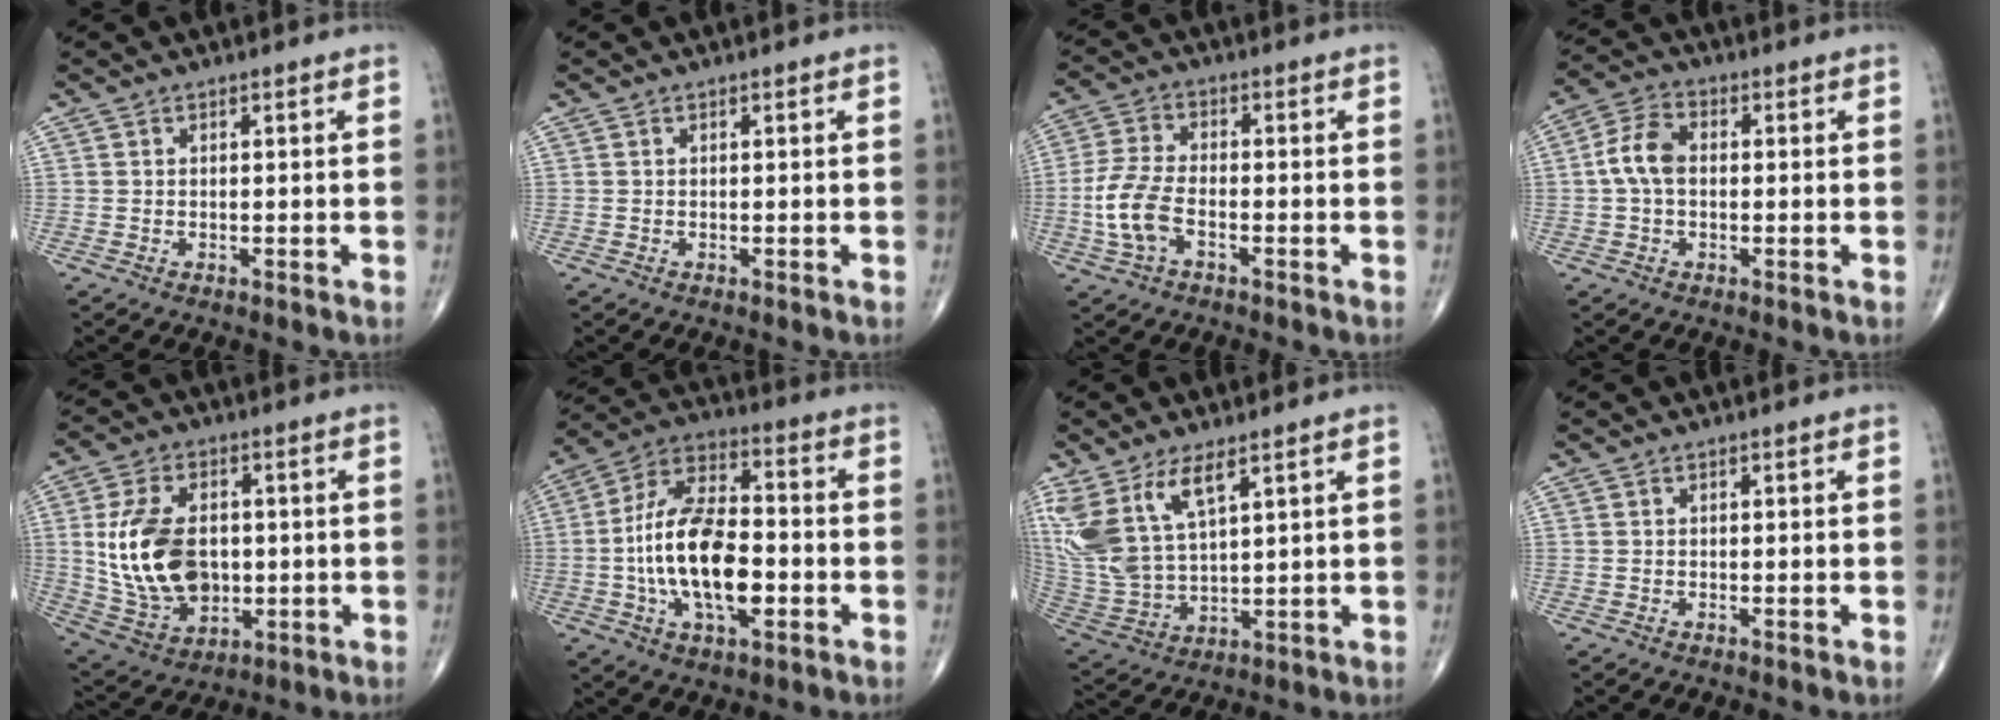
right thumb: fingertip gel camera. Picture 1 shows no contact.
{"total": 0.0}
{"total": 8.3, "force": [-2.5, 4.4, 6.6], "torque": [-0.152, 0.017, -0.051]}
{"total": 6.6, "force": [0.0, 4.3, 5.1], "torque": [-0.104, 0.021, -0.007]}
{"total": 16.6, "force": [0.6, 10.9, 12.5], "torque": [-0.222, -0.005, 0.028]}
{"total": 18.6, "force": [-2.9, 9.2, 15.9], "torque": [-0.289, 0.030, -0.053]}
{"total": 13.8, "force": [7.1, 5.7, 10.3], "torque": [-0.225, -0.027, 0.160]}
{"total": 0.0}